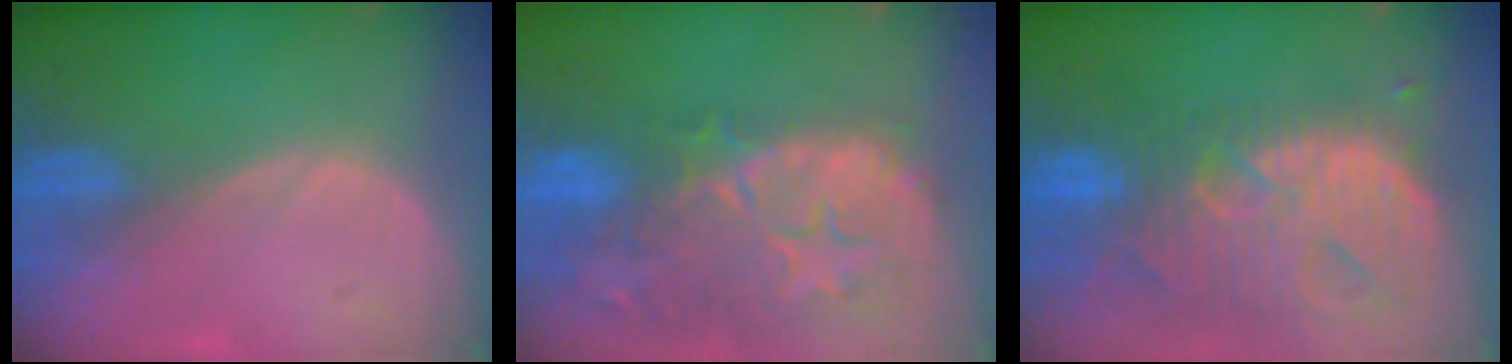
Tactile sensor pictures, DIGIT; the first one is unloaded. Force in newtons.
{"total": 14.8, "press": 11.8, "slide": 8.9}
{"total": 13.9, "press": 11.7, "slide": 7.5}